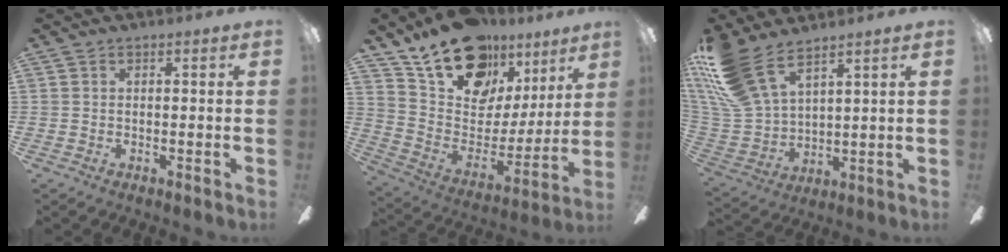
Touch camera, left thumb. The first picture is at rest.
{"total": 21.0, "force": [15.5, 11.2, 8.6], "torque": [-0.155, -0.100, 0.283]}
{"total": 15.7, "force": [11.1, 6.7, 8.9], "torque": [-0.219, -0.052, 0.211]}